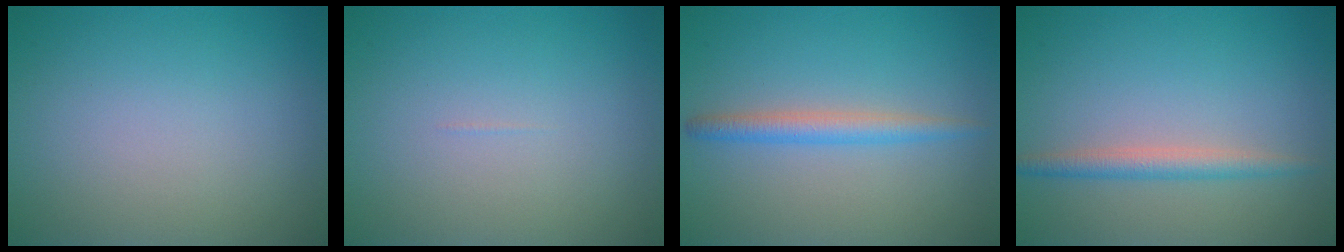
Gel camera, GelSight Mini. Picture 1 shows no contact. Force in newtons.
{"total": 0.0}
{"total": 2.3, "press": 2.3, "slide": 0.0}
{"total": 2.2, "press": 2.2, "slide": 0.0}